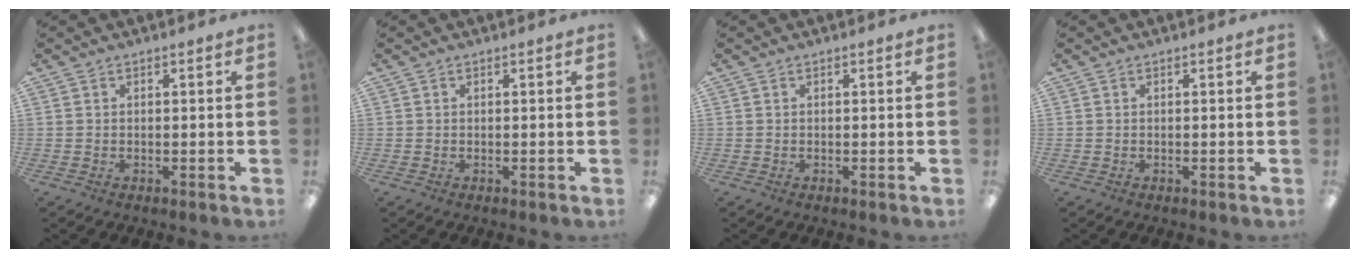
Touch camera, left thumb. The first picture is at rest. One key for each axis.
{"total": 0.0}
{"total": 0.0}
{"total": 0.0}